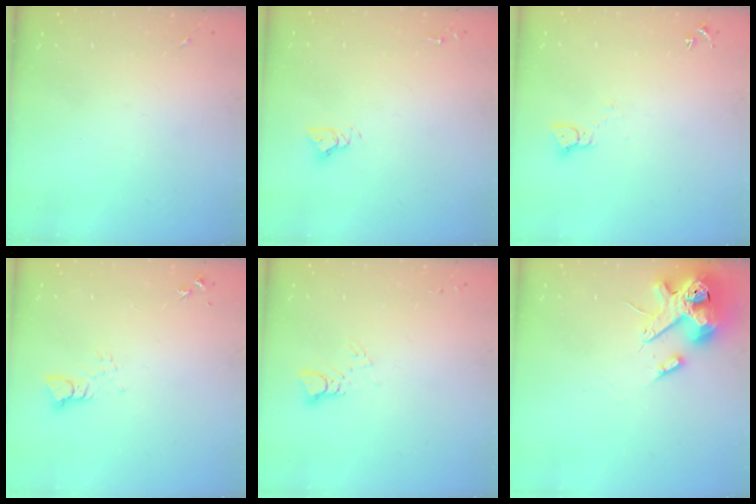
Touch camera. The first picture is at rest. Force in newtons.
{"total": 4.8, "press": 4.8, "slide": 0.4}
{"total": 2.1, "press": 2.1, "slide": 0.2}
{"total": 3.1, "press": 3.1, "slide": 0.4}
{"total": 2.9, "press": 2.9, "slide": 0.2}
{"total": 14.2, "press": 14.0, "slide": 2.3}